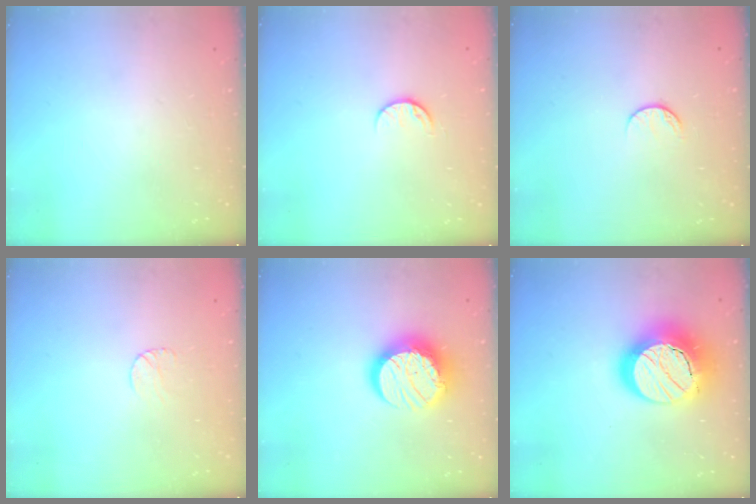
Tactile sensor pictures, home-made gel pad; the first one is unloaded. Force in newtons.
{"total": 7.0, "press": 6.9, "slide": 0.8}
{"total": 6.8, "press": 6.7, "slide": 0.9}
{"total": 6.1, "press": 6.1, "slide": 0.5}
{"total": 13.4, "press": 13.4, "slide": 0.9}
{"total": 21.3, "press": 21.2, "slide": 1.6}